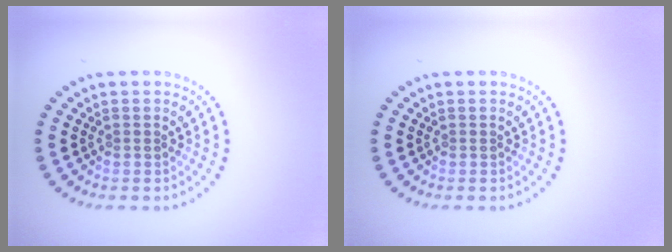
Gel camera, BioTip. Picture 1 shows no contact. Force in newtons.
{"total": 0.0}